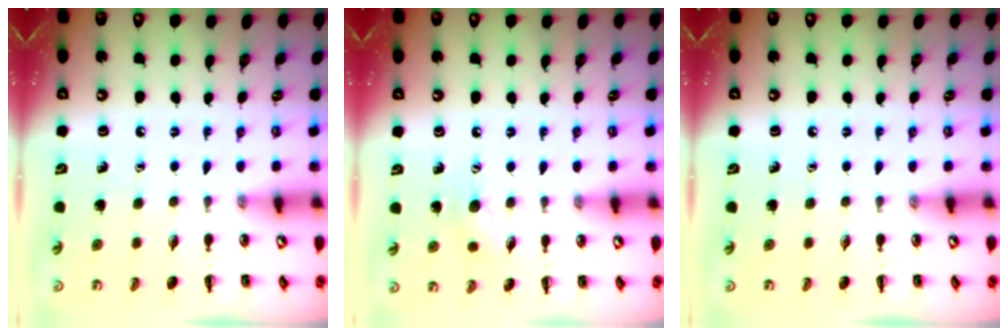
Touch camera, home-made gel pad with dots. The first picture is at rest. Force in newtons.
{"total": 6.0, "press": 5.8, "slide": 1.2}
{"total": 0.0}